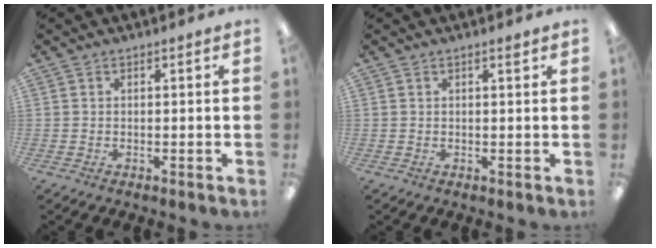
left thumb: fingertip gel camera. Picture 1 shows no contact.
{"total": 1.0, "force": [0.6, 0.2, 0.7], "torque": [-0.007, -0.003, 0.009]}